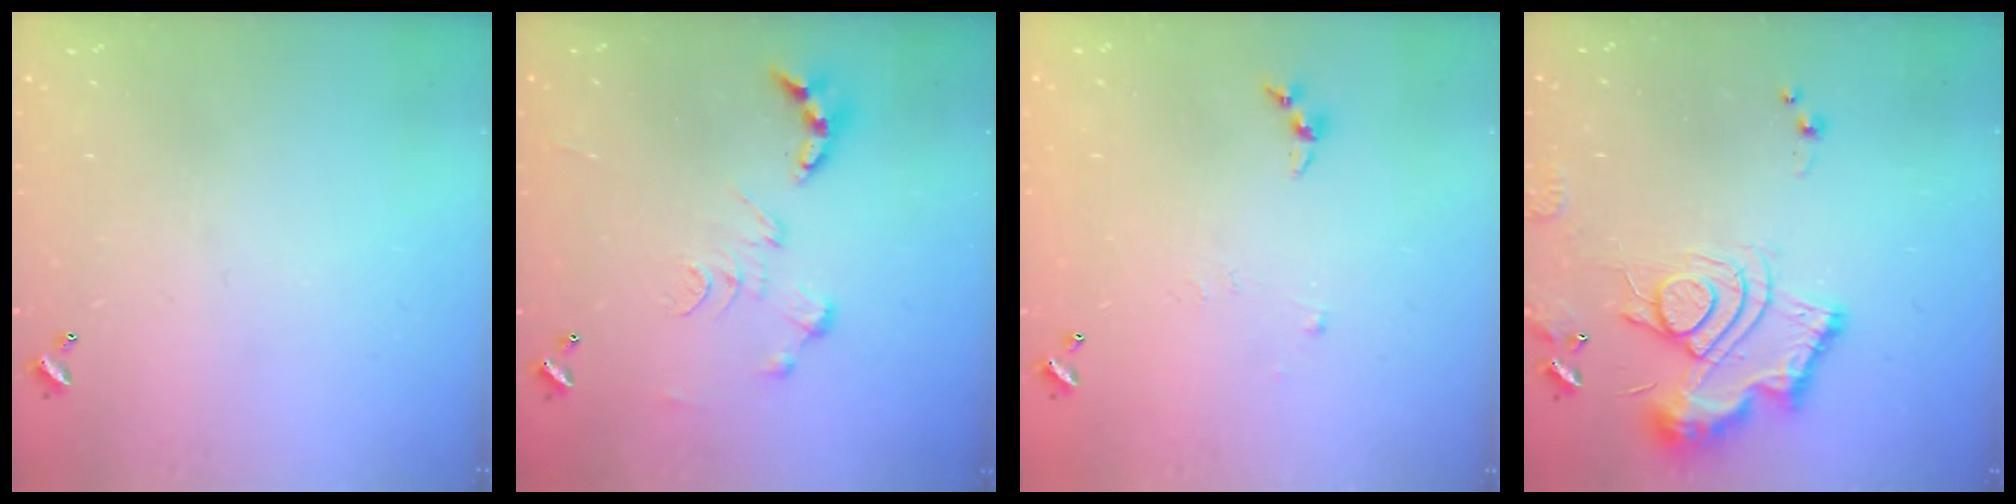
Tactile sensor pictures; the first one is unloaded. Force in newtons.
{"total": 0.0}
{"total": 3.3, "press": 3.3, "slide": 0.5}
{"total": 13.8, "press": 13.8, "slide": 1.3}